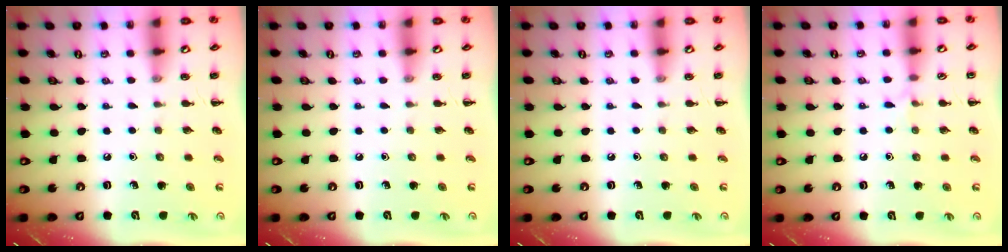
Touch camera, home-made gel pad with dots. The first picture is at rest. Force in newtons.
{"total": 0.0}
{"total": 0.0}
{"total": 4.1, "press": 3.8, "slide": 1.6}